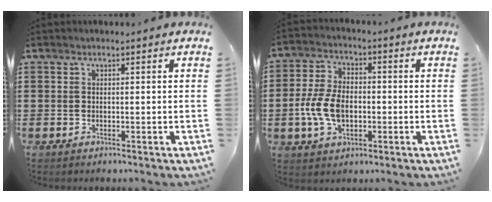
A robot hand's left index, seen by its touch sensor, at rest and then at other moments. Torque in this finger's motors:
{"motor_torque": [0.73, 0.15, 0.81, 0.16]}